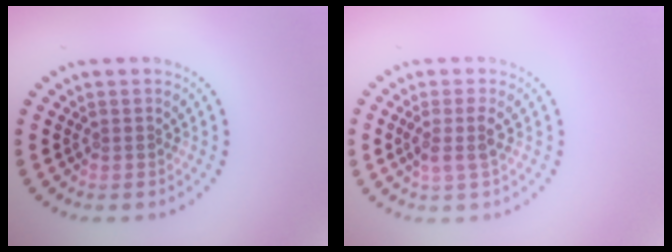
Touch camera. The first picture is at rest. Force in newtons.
{"total": 1.9, "press": 1.5, "slide": 1.1}